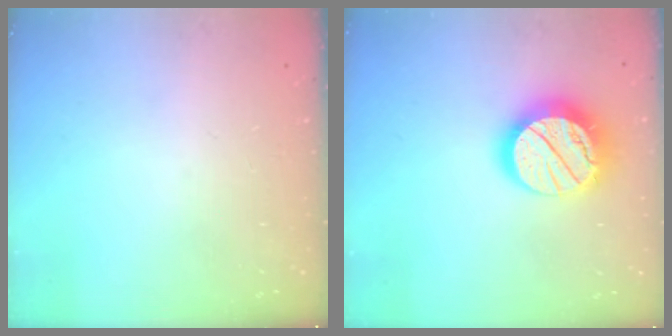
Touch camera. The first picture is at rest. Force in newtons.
{"total": 21.2, "press": 21.1, "slide": 1.6}